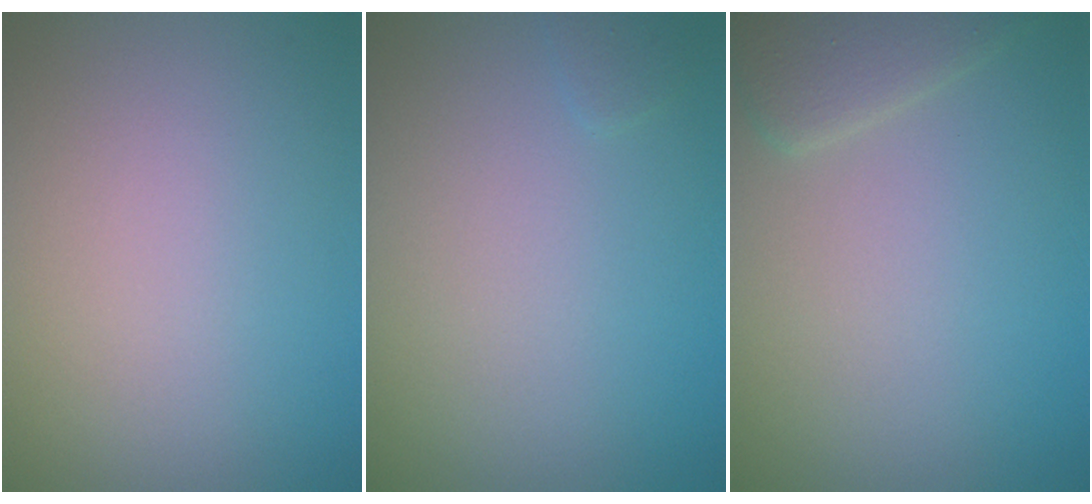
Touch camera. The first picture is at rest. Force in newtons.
{"total": 0.6, "press": 0.6, "slide": 0.0}
{"total": 2.5, "press": 2.5, "slide": 0.3}